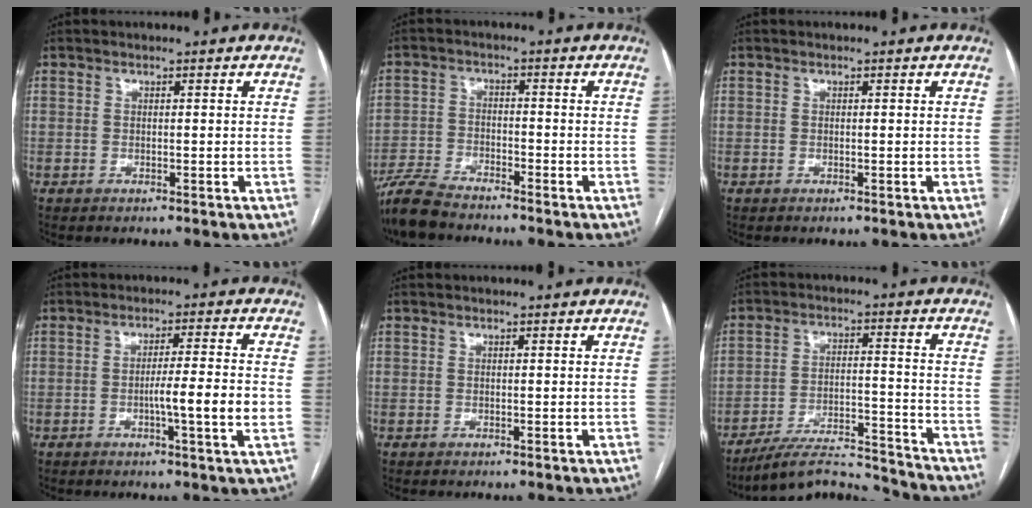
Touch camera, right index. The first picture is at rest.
{"total": 6.4, "force": [-5.9, 1.3, 2.3], "torque": [-0.048, -0.017, -0.114]}
{"total": 0.0}
{"total": 6.9, "force": [-1.5, -0.6, 6.7], "torque": [-0.104, -0.001, -0.024]}
{"total": 0.0}
{"total": 12.3, "force": [-12.0, 0.6, 2.4], "torque": [-0.032, 0.021, -0.194]}